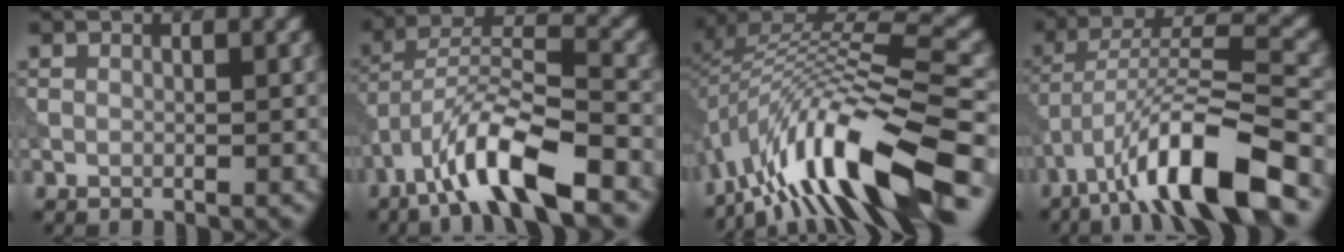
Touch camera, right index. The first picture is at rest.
{"total": 9.1, "force": [-5.7, 2.0, 6.7], "torque": [-0.119, 0.012, -0.108]}
{"total": 12.9, "force": [-7.2, 3.6, 10.1], "torque": [-0.183, 0.024, -0.119]}
{"total": 10.9, "force": [-6.5, 2.3, 8.4], "torque": [-0.138, 0.015, -0.118]}